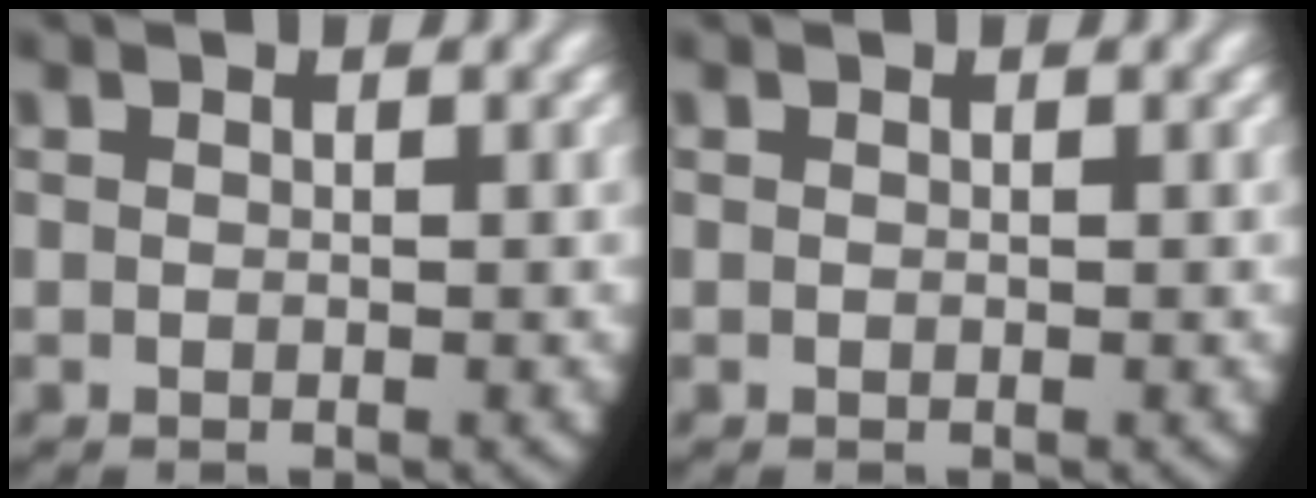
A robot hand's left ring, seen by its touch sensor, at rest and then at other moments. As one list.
[{"total": 0.0}]